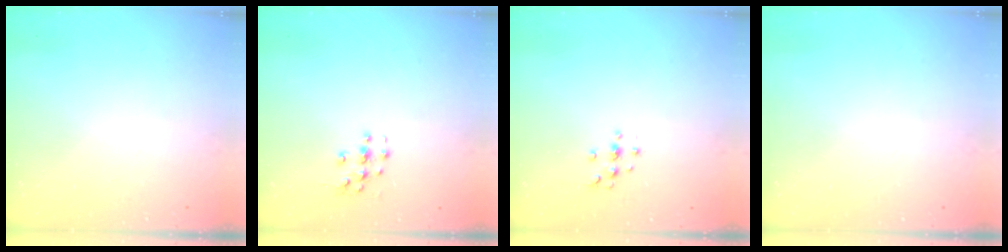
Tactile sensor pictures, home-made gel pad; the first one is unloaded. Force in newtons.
{"total": 3.3, "press": 3.3, "slide": 0.2}
{"total": 3.3, "press": 3.3, "slide": 0.4}
{"total": 0.0}